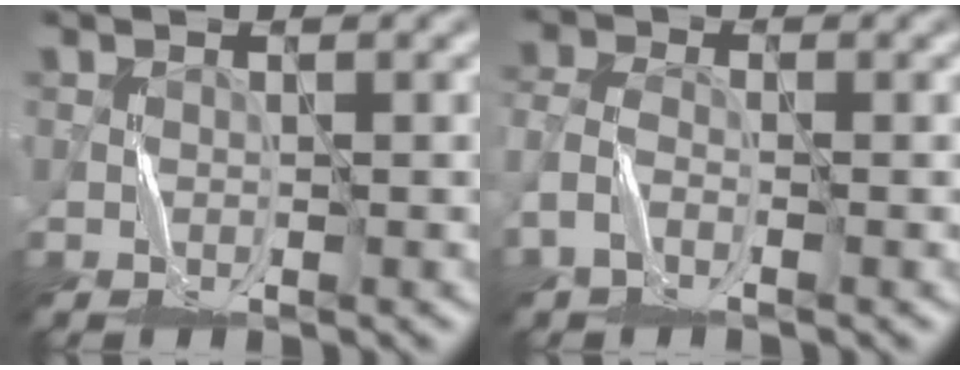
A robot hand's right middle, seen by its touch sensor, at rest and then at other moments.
{"total": 2.8, "force": [-1.9, 1.4, 1.4], "torque": [-0.041, 0.005, -0.045]}